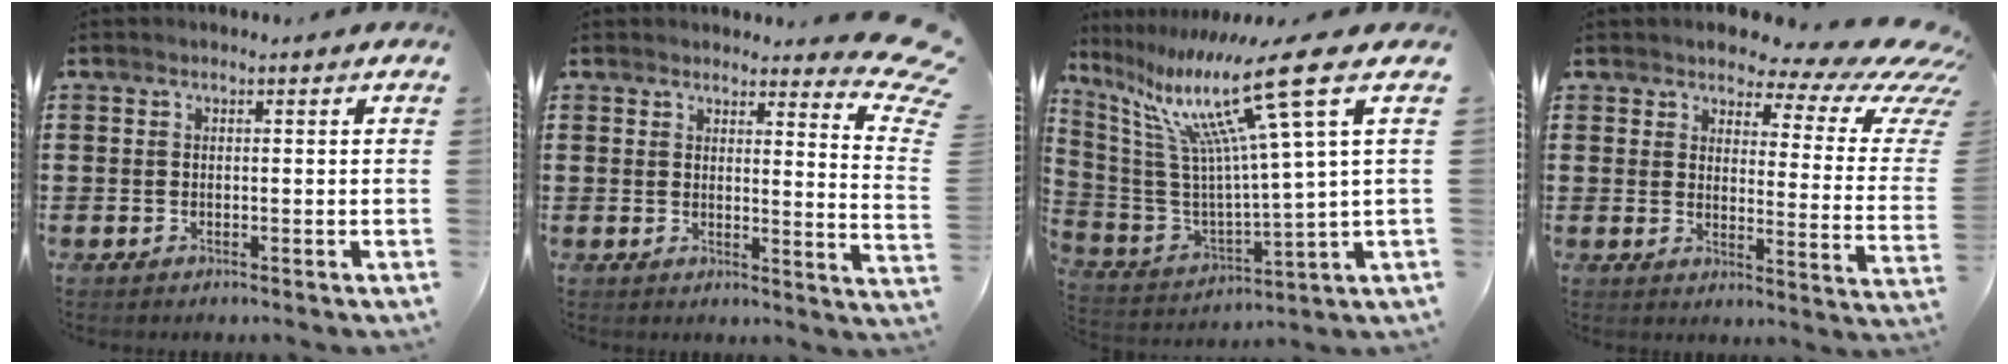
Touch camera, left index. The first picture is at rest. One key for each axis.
{"total": 5.3, "fx": 4.5, "fy": 0.4, "fz": 2.7, "tx": -0.039, "ty": -0.031, "tz": 0.075}
{"total": 17.9, "fx": 10.0, "fy": 0.9, "fz": 14.8, "tx": -0.314, "ty": -0.052, "tz": 0.146}
{"total": 6.8, "fx": 5.4, "fy": 1.9, "fz": 3.6, "tx": -0.071, "ty": -0.038, "tz": 0.090}